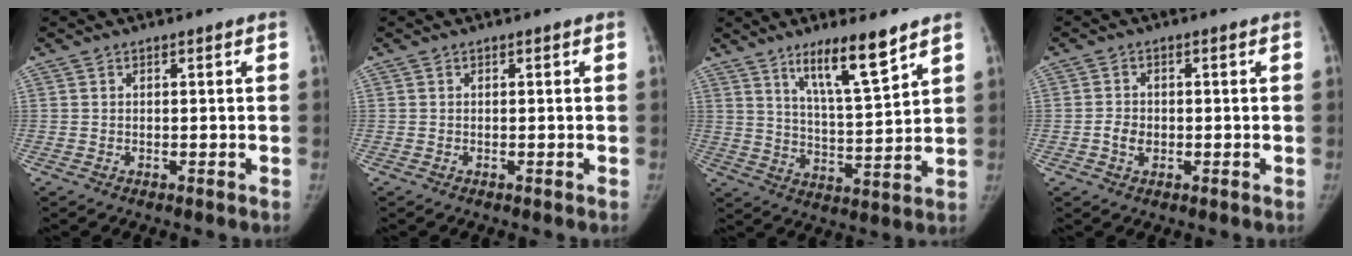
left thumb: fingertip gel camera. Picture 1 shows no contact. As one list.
[{"total": 0.0}, {"total": 11.6, "force": [7.9, 1.6, 8.4], "torque": [-0.138, -0.055, 0.141]}, {"total": 2.7, "force": [-0.6, 2.1, 1.6], "torque": [-0.023, 0.006, -0.010]}]